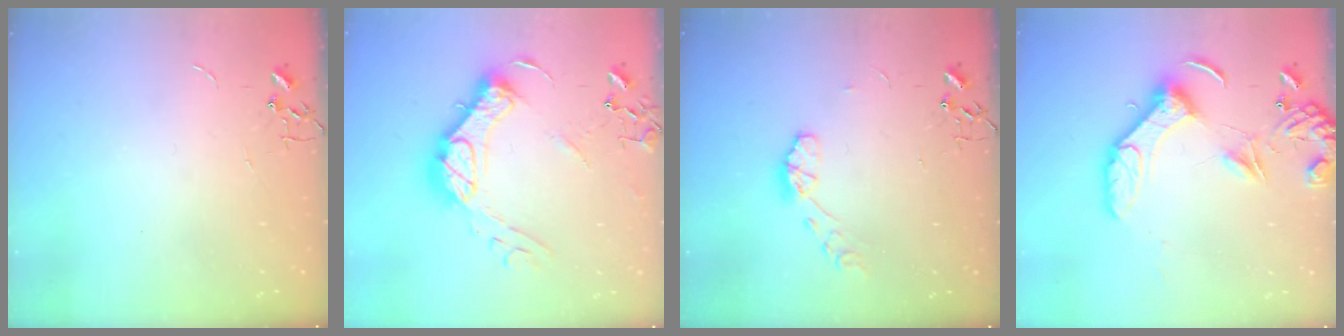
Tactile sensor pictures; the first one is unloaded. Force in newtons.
{"total": 17.9, "press": 17.8, "slide": 1.8}
{"total": 7.0, "press": 7.0, "slide": 0.5}
{"total": 13.1, "press": 12.9, "slide": 2.6}